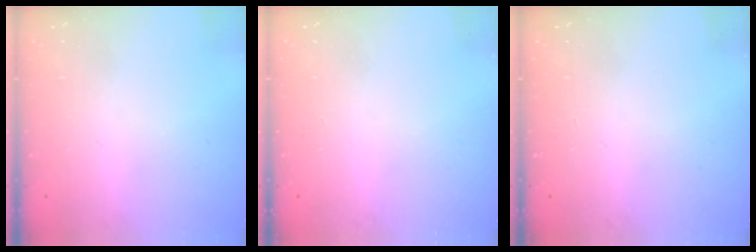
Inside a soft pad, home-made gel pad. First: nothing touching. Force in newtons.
{"total": 0.0}
{"total": 0.0}